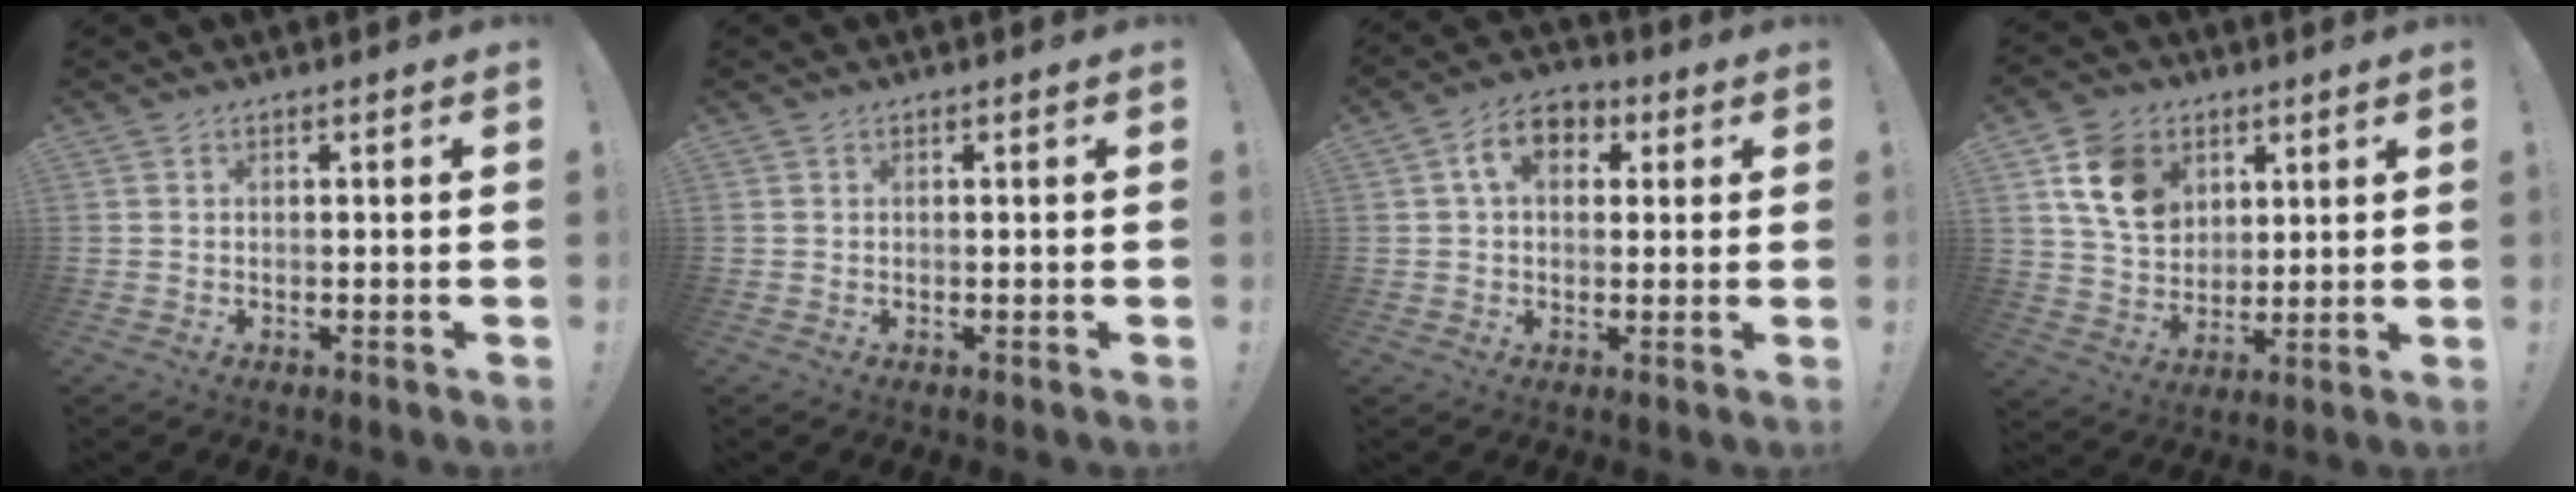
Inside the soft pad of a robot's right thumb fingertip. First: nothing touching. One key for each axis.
{"total": 0.0}
{"total": 9.7, "fx": 2.9, "fy": 6.7, "fz": 6.3, "tx": -0.099, "ty": 0.011, "tz": 0.054}
{"total": 14.0, "fx": 6.2, "fy": 10.6, "fz": 6.8, "tx": -0.117, "ty": -0.010, "tz": 0.127}